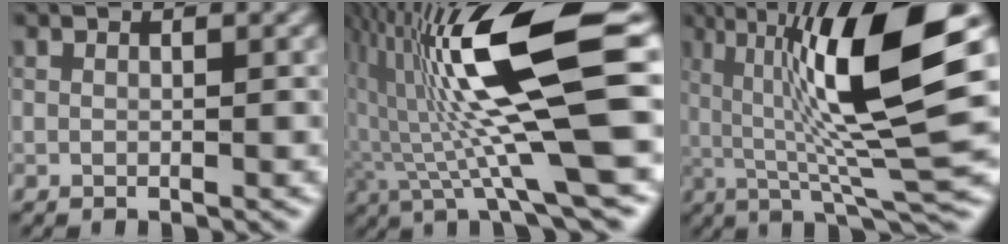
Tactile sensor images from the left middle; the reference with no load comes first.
{"total": 13.5, "force": [1.2, 2.5, 13.2], "torque": [-0.240, 0.006, 0.026]}
{"total": 12.1, "force": [2.7, 2.0, 11.7], "torque": [-0.191, 0.009, 0.052]}